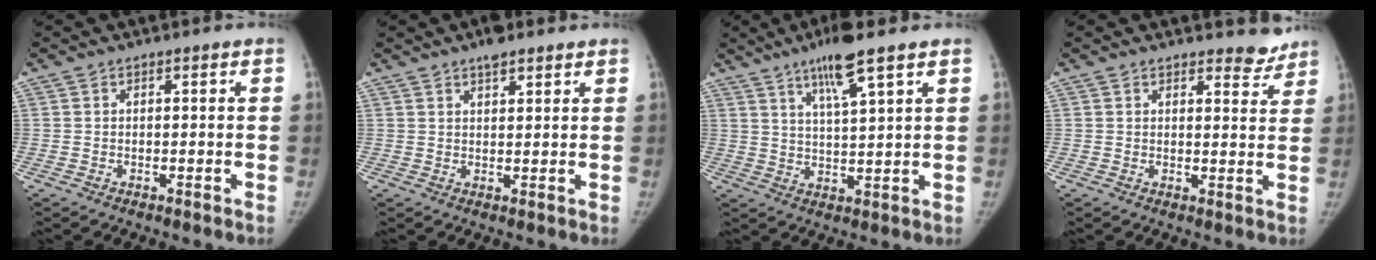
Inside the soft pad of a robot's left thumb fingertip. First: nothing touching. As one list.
[{"total": 3.9, "force": [2.9, 1.4, 2.1], "torque": [-0.025, -0.014, 0.045]}, {"total": 8.8, "force": [5.6, 0.8, 6.7], "torque": [-0.122, -0.026, 0.101]}, {"total": 4.8, "force": [4.4, 1.6, 1.1], "torque": [0.011, -0.031, 0.049]}]